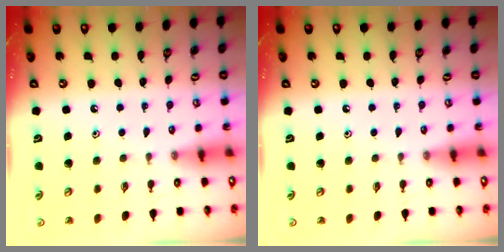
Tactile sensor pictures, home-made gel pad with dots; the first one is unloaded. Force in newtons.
{"total": 0.0}